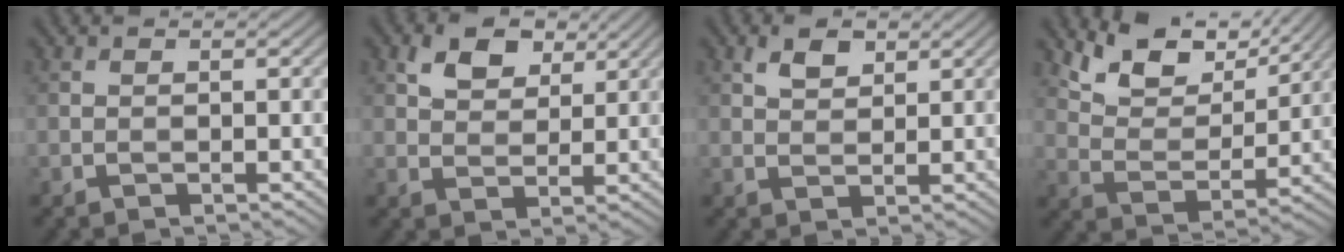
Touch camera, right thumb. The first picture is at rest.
{"total": 5.4, "force": [3.2, 3.2, 3.0], "torque": [-0.061, 0.002, 0.056]}
{"total": 2.7, "force": [1.7, 1.4, 1.7], "torque": [-0.036, 0.003, 0.033]}
{"total": 8.7, "force": [6.3, 3.8, 4.6], "torque": [-0.100, -0.008, 0.116]}